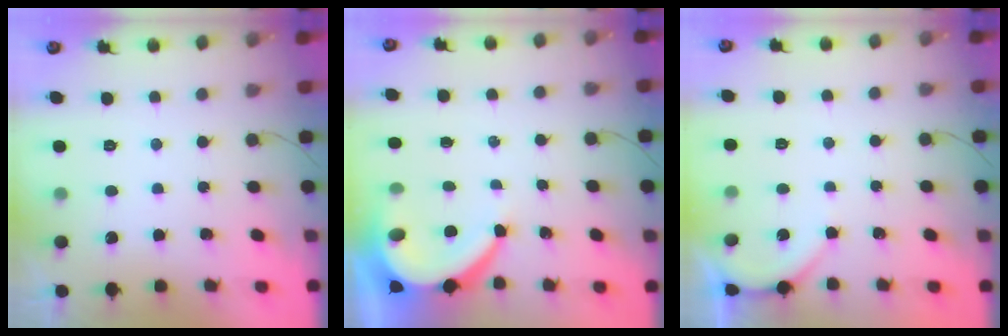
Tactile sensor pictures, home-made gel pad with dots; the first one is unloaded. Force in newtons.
{"total": 8.1, "press": 8.0, "slide": 0.9}
{"total": 2.2, "press": 2.2, "slide": 0.3}